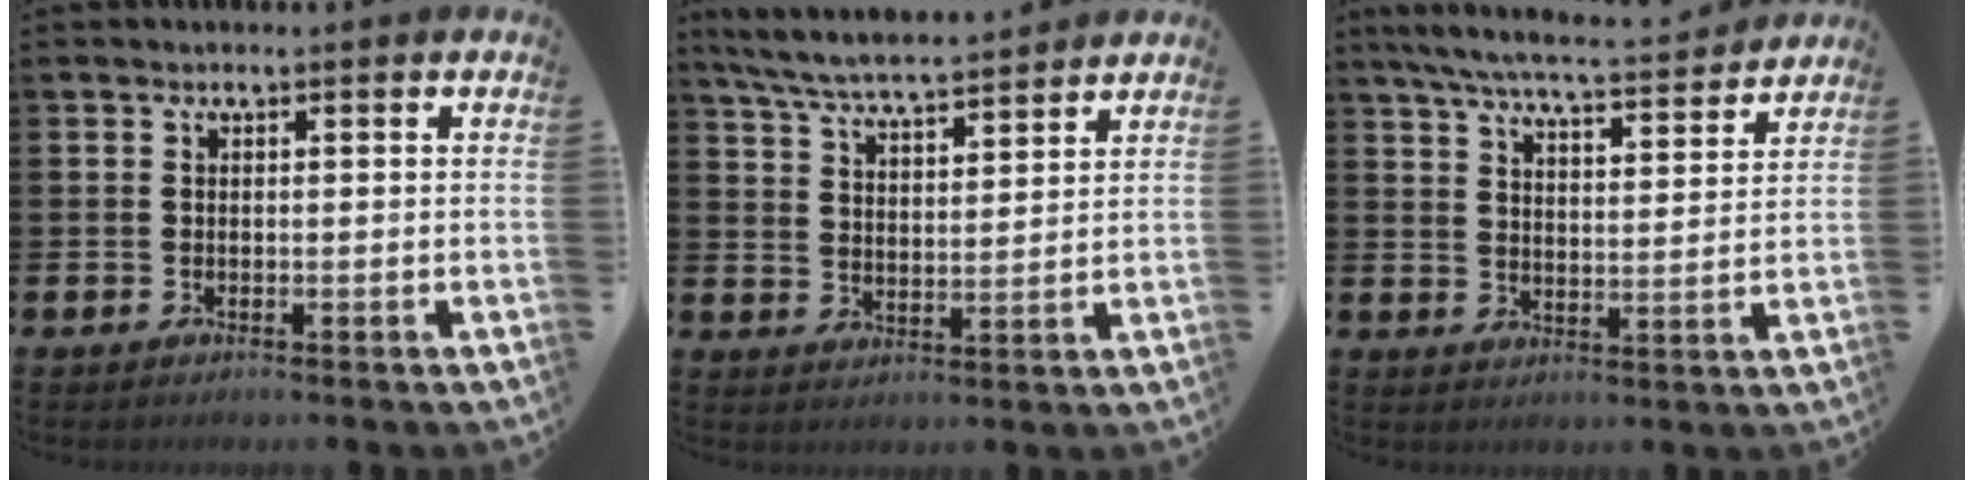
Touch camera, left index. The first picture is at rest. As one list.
[{"total": 6.5, "force": [6.2, 0.4, 1.8], "torque": [-0.058, -0.036, 0.110]}, {"total": 6.9, "force": [6.5, 0.5, 2.4], "torque": [-0.063, -0.045, 0.111]}]